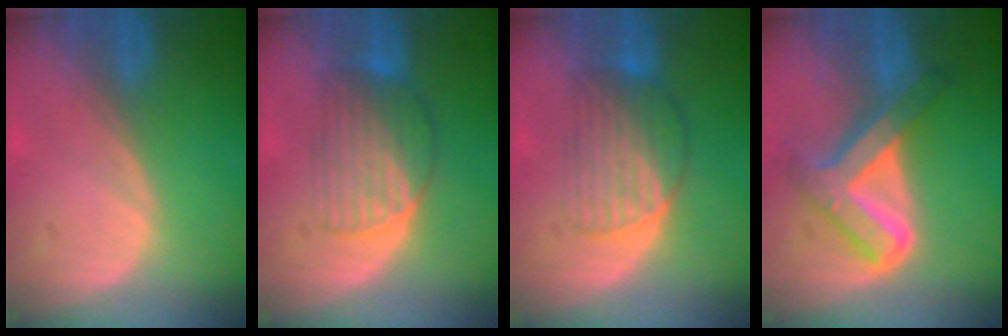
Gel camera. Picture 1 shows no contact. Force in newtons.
{"total": 6.7, "press": 6.3, "slide": 2.3}
{"total": 6.7, "press": 6.3, "slide": 2.3}
{"total": 8.4, "press": 8.4, "slide": 0.7}